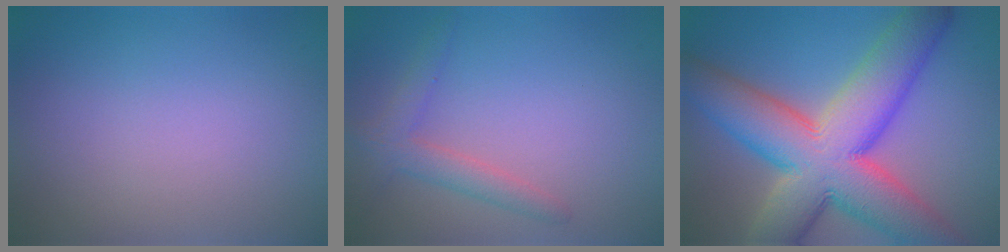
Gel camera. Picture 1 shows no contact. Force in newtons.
{"total": 2.6, "press": 2.6, "slide": 0.0}
{"total": 14.3, "press": 14.2, "slide": 0.6}